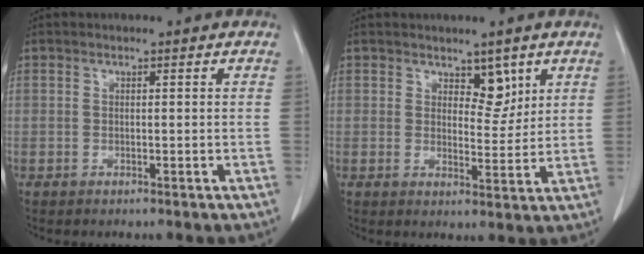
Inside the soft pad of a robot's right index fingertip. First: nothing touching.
{"total": 4.2, "force": [2.7, 2.1, 2.5], "torque": [-0.024, -0.006, 0.041]}